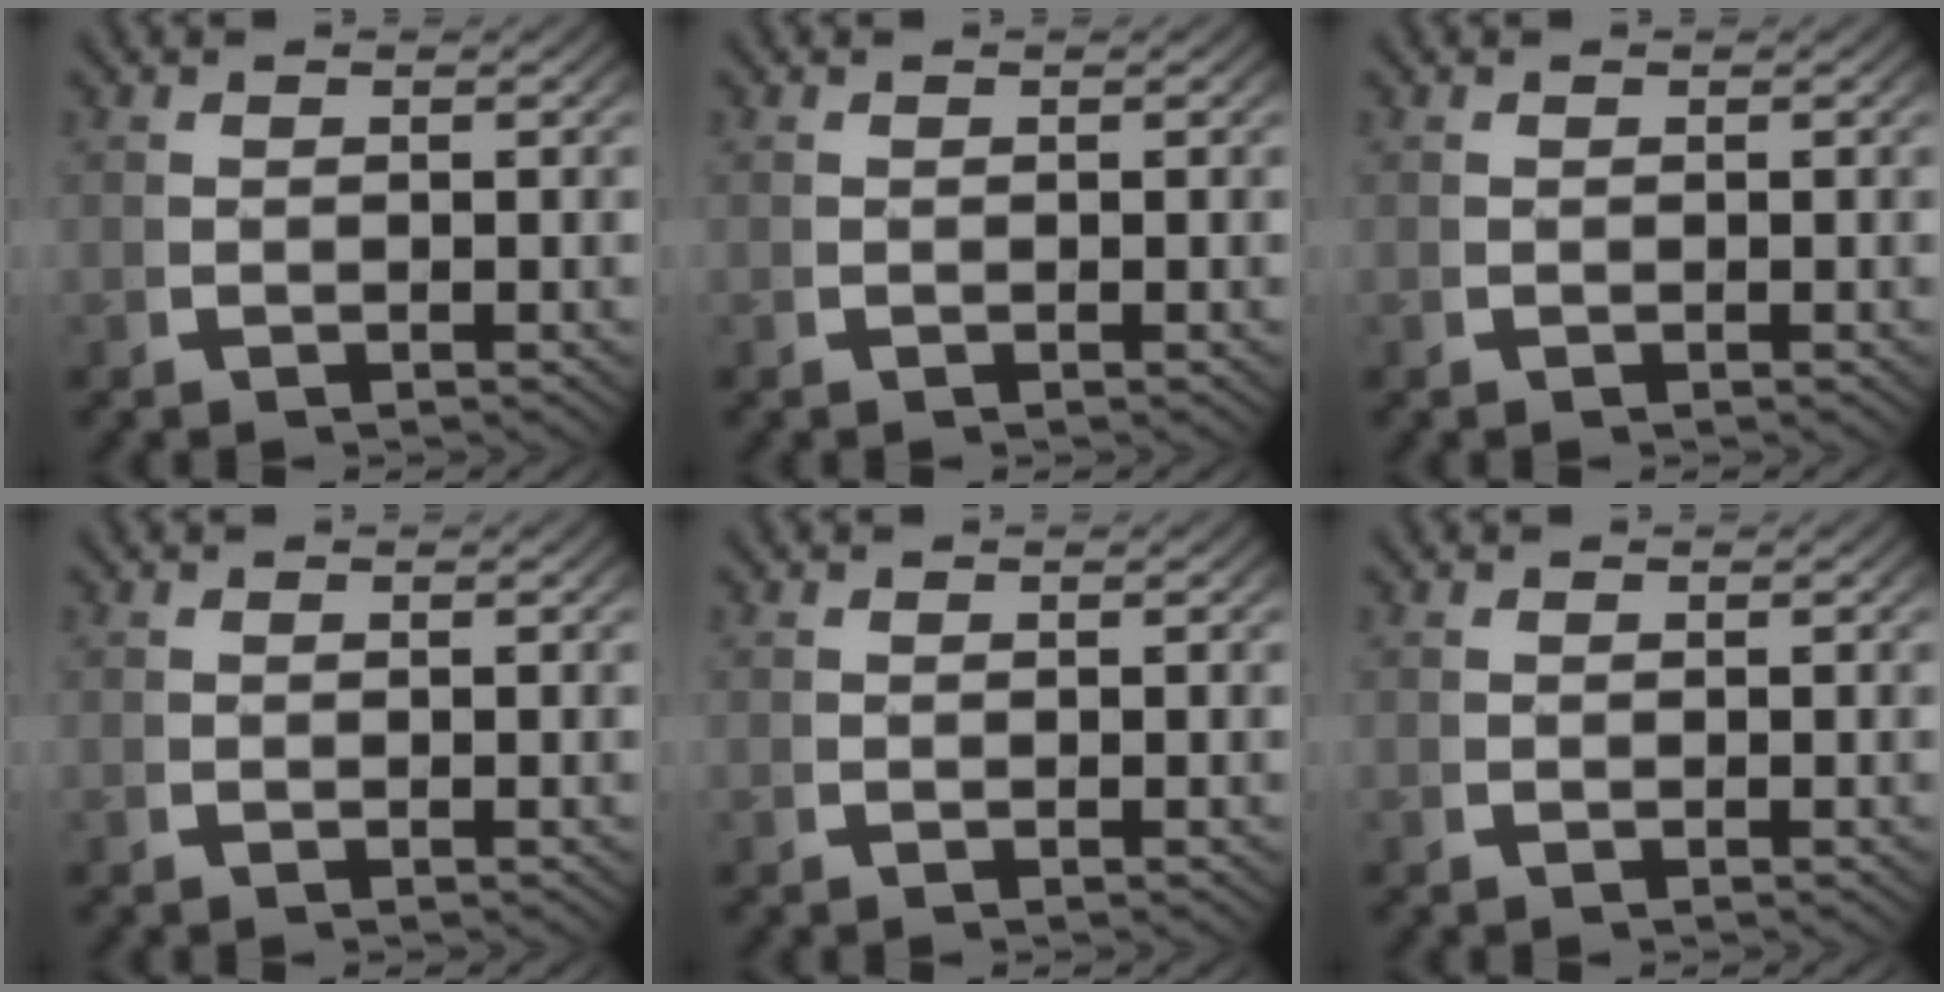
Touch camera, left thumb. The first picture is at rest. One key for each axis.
{"total": 0.0}
{"total": 0.0}
{"total": 0.0}
{"total": 0.0}
{"total": 0.0}